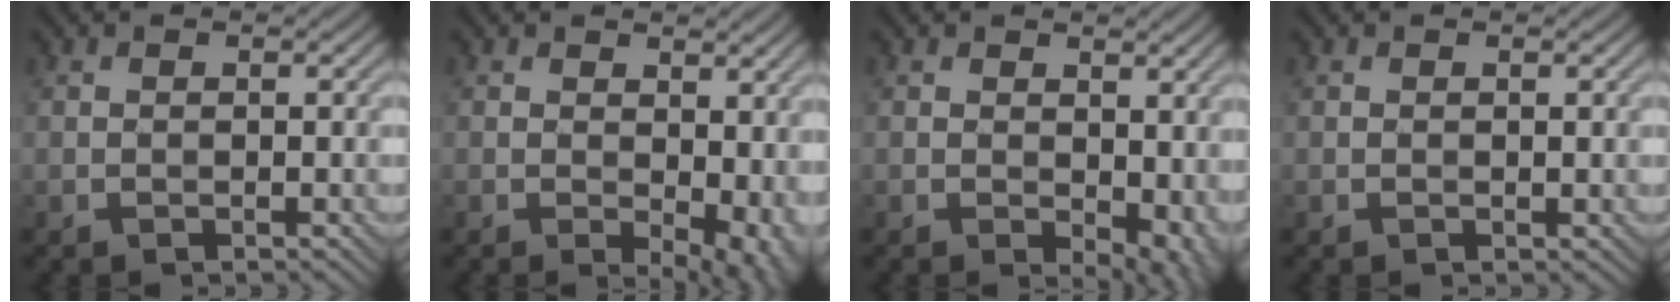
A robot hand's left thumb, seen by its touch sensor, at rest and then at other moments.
{"total": 7.2, "force": [0.1, 3.9, 6.0], "torque": [-0.070, -0.007, 0.014]}
{"total": 5.4, "force": [0.0, 3.1, 4.4], "torque": [-0.054, -0.009, 0.007]}
{"total": 0.0}